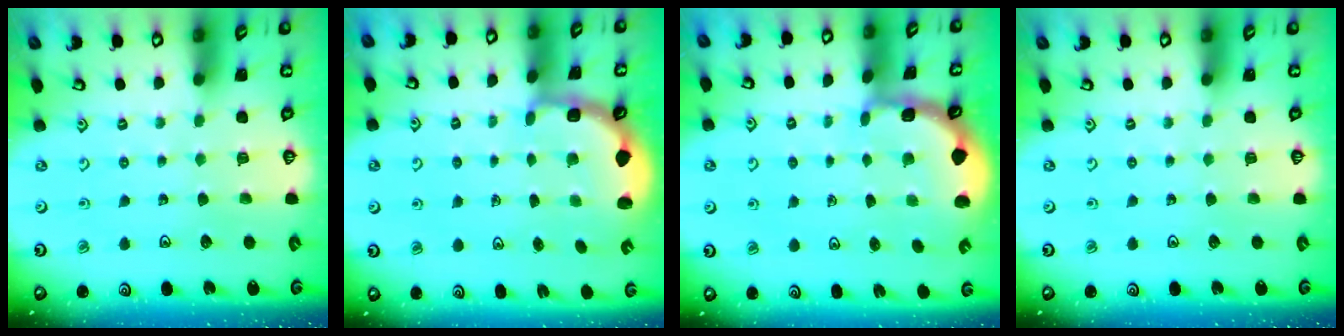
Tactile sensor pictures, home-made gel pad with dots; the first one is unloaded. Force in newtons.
{"total": 2.9, "press": 2.0, "slide": 2.1}
{"total": 1.9, "press": 1.9, "slide": 0.2}
{"total": 0.0}